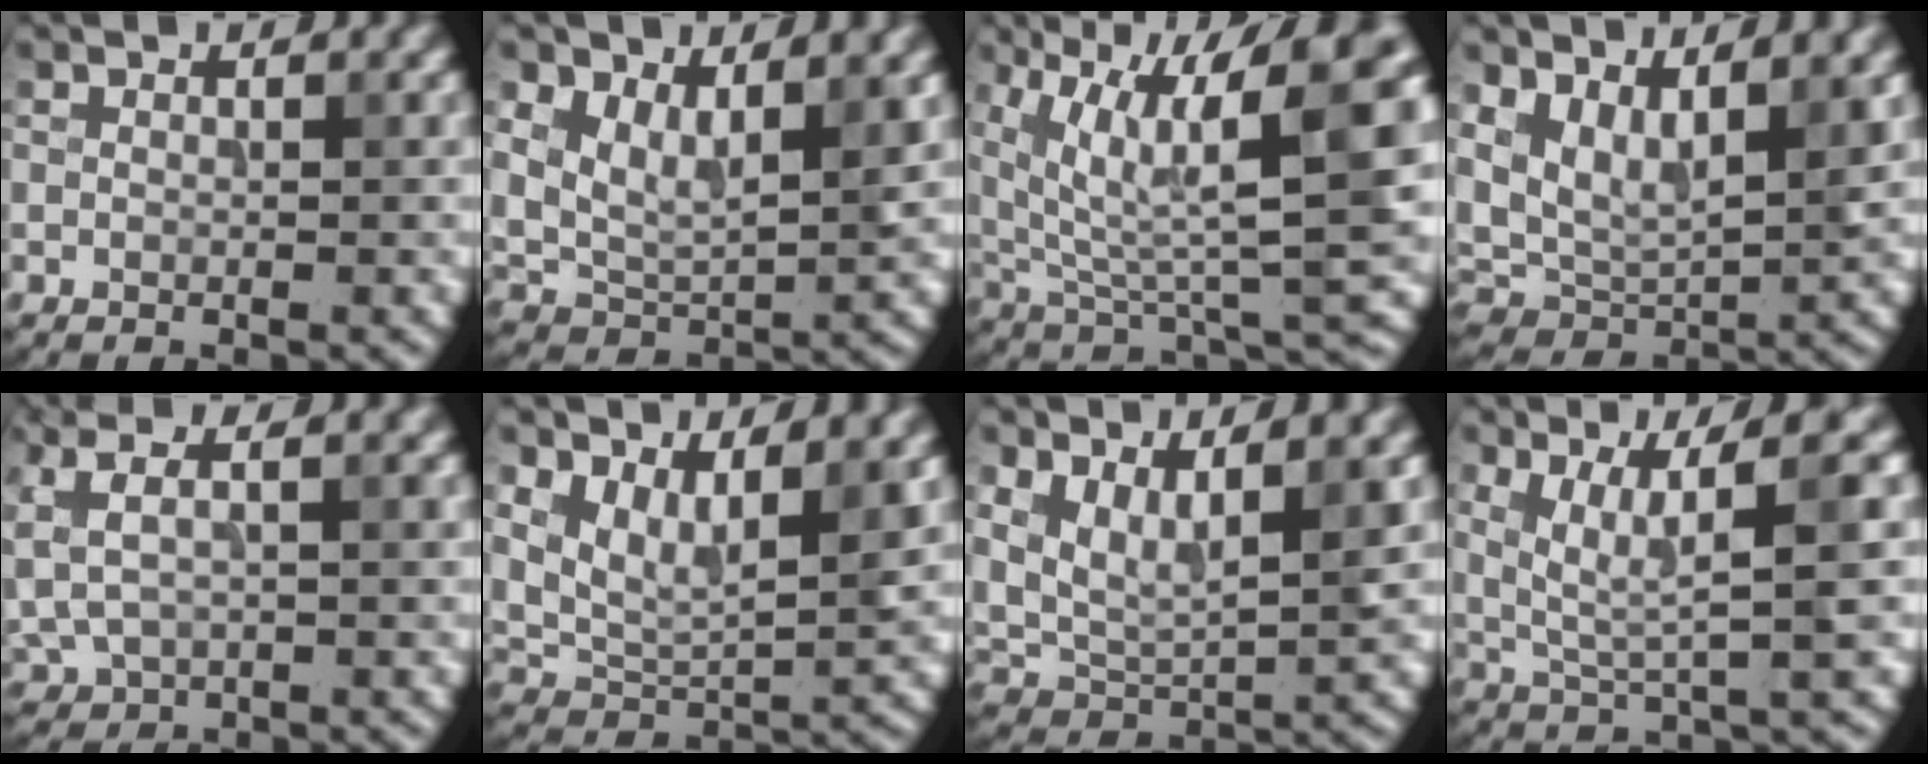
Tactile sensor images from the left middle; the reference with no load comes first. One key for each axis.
{"total": 5.4, "fx": 2.0, "fy": 3.0, "fz": 4.0, "tx": -0.086, "ty": -0.012, "tz": 0.040}
{"total": 11.4, "fx": 5.1, "fy": 3.5, "fz": 9.6, "tx": -0.176, "ty": 0.003, "tz": 0.097}
{"total": 6.6, "fx": 2.4, "fy": 3.5, "fz": 5.0, "tx": -0.108, "ty": -0.012, "tz": 0.045}
{"total": 6.1, "fx": 2.2, "fy": 3.3, "fz": 4.6, "tx": -0.123, "ty": 0.017, "tz": 0.050}
{"total": 6.1, "fx": 2.9, "fy": 2.9, "fz": 4.5, "tx": -0.096, "ty": -0.013, "tz": 0.057}
{"total": 5.4, "fx": 2.2, "fy": 2.3, "fz": 4.3, "tx": -0.099, "ty": -0.010, "tz": 0.046}
{"total": 5.3, "fx": 1.5, "fy": 0.6, "fz": 5.1, "tx": -0.100, "ty": -0.005, "tz": 0.035}